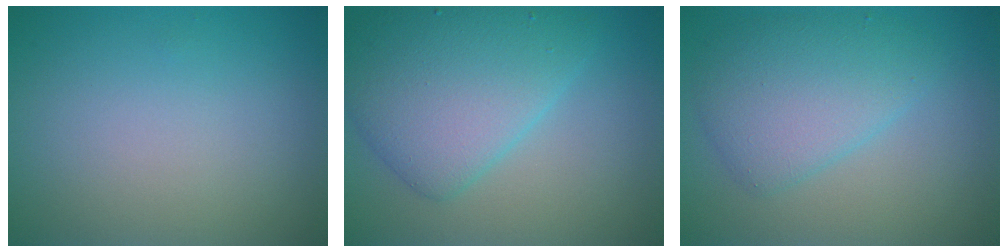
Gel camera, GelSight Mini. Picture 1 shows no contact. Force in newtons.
{"total": 6.6, "press": 6.6, "slide": 0.1}
{"total": 4.5, "press": 4.5, "slide": 0.1}